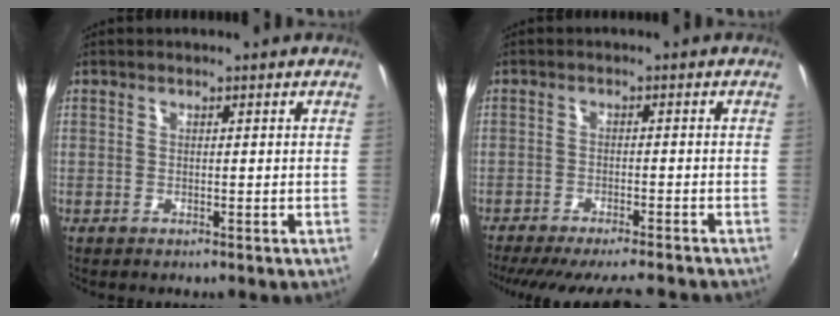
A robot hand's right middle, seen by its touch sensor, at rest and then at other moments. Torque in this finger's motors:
{"motor_torque": [1.07, -1.07, 0.20, 0.07]}